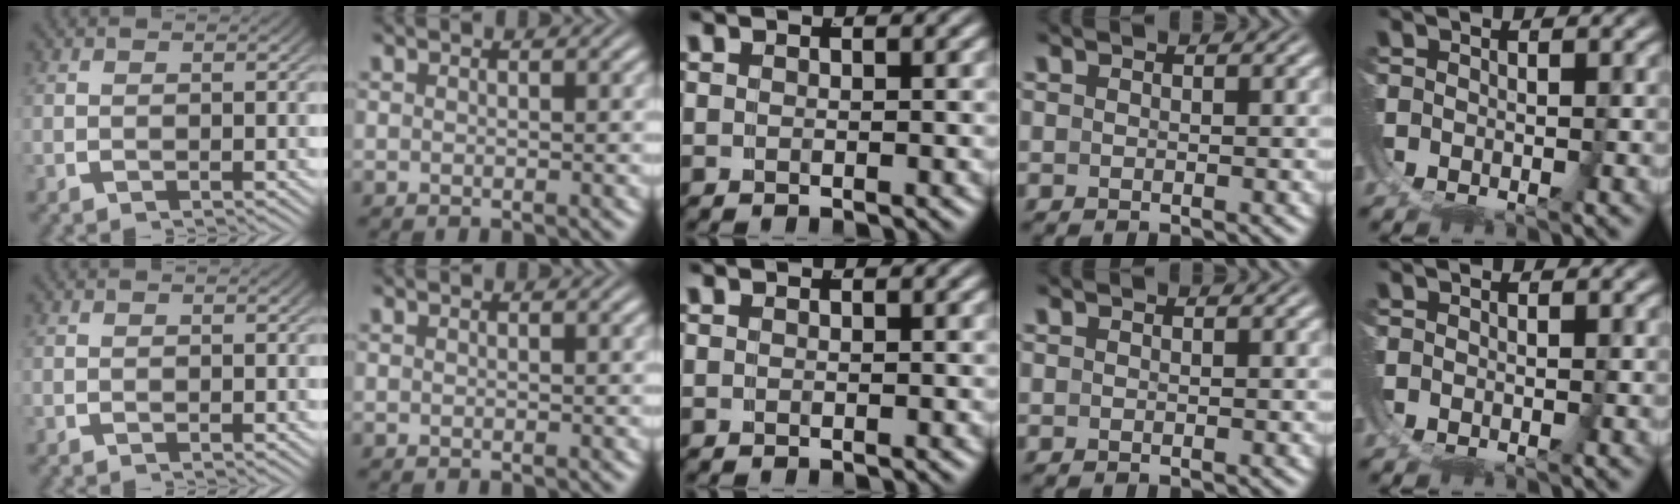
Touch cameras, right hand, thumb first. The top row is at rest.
{}